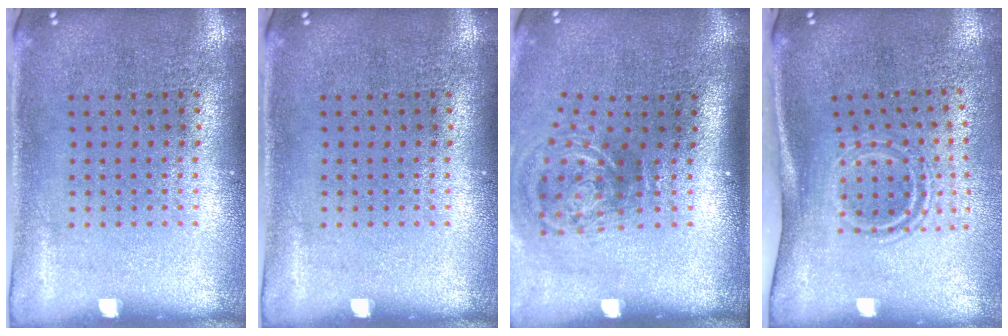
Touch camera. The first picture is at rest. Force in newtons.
{"total": 0.0}
{"total": 2.2, "press": 1.4, "slide": 1.7}
{"total": 1.7, "press": 1.0, "slide": 1.3}